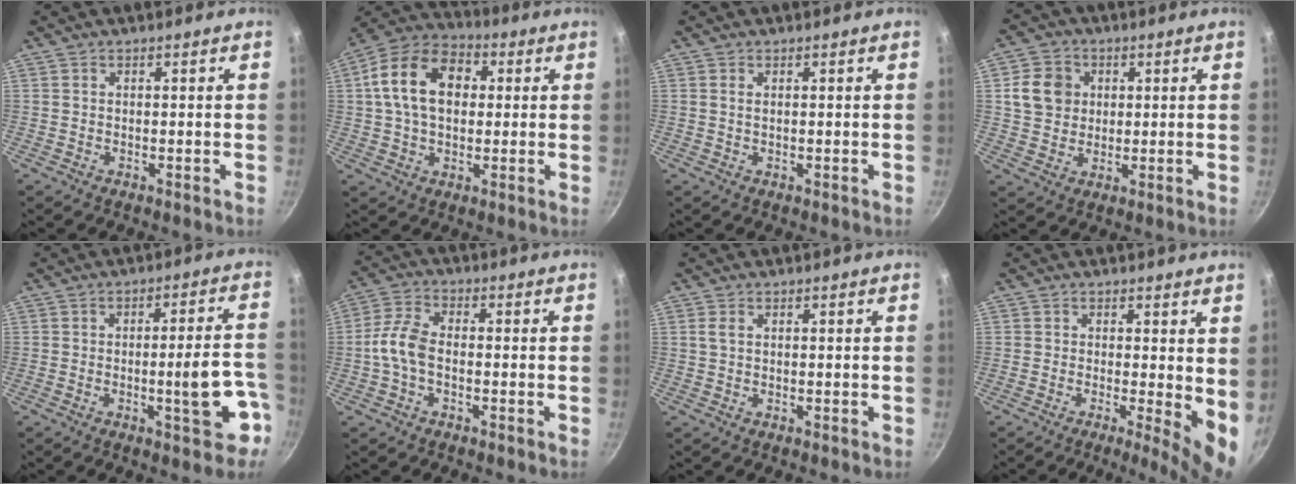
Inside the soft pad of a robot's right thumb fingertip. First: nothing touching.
{"total": 15.4, "force": [2.6, 10.6, 10.8], "torque": [-0.162, 0.024, 0.027]}
{"total": 0.9, "force": [0.3, 0.4, 0.7], "torque": [-0.014, 0.001, 0.004]}
{"total": 8.2, "force": [1.8, 7.2, 3.5], "torque": [-0.035, 0.003, 0.029]}
{"total": 10.3, "force": [-3.8, 2.8, 9.1], "torque": [-0.105, 0.036, -0.046]}
{"total": 6.5, "force": [-1.4, 3.7, 5.1], "torque": [-0.107, 0.029, -0.039]}
{"total": 1.2, "force": [0.3, 0.6, 1.0], "torque": [-0.020, 0.002, 0.005]}
{"total": 6.8, "force": [-0.1, 2.0, 6.5], "torque": [-0.078, -0.015, -0.002]}